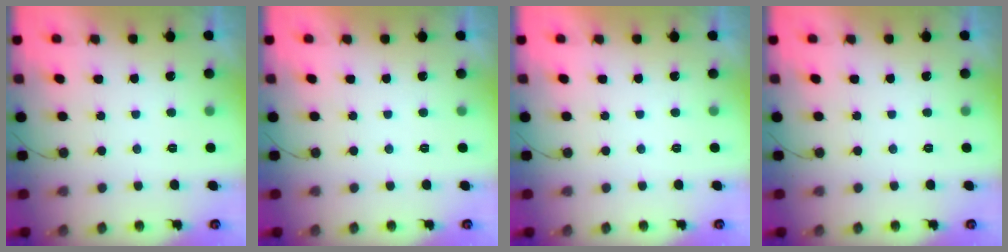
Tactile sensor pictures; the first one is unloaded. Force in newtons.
{"total": 1.8, "press": 1.7, "slide": 0.1}
{"total": 1.7, "press": 1.7, "slide": 0.1}
{"total": 0.0}